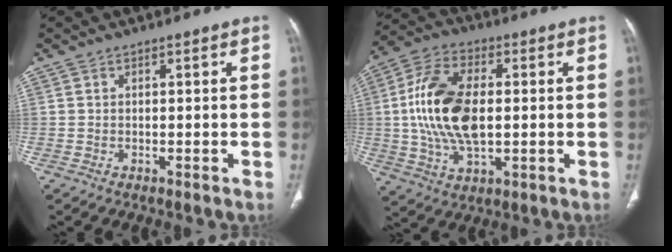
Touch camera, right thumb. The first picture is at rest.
{"total": 16.5, "force": [0.7, 8.9, 13.9], "torque": [-0.277, 0.008, 0.013]}